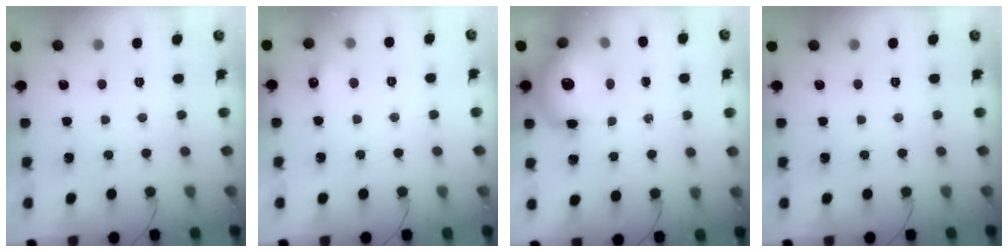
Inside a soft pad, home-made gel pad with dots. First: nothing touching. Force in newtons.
{"total": 5.6, "press": 5.4, "slide": 1.5}
{"total": 17.1, "press": 16.6, "slide": 4.1}
{"total": 0.0}